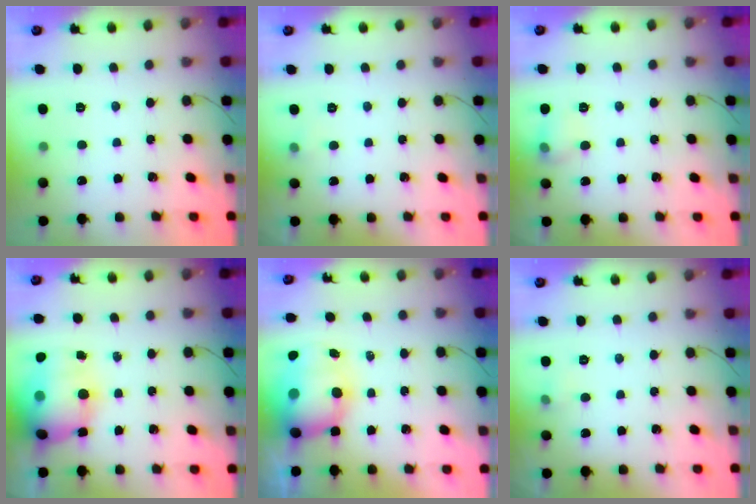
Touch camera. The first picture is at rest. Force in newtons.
{"total": 3.1, "press": 2.8, "slide": 1.2}
{"total": 6.5, "press": 6.4, "slide": 1.4}
{"total": 19.1, "press": 17.0, "slide": 8.7}
{"total": 12.6, "press": 12.3, "slide": 2.9}
{"total": 3.9, "press": 3.7, "slide": 1.2}